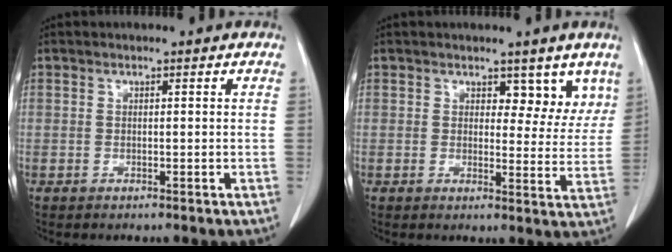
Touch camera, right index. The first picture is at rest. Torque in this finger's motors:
{"motor_torque": [-0.11, 0.21, -0.04, 0.00]}